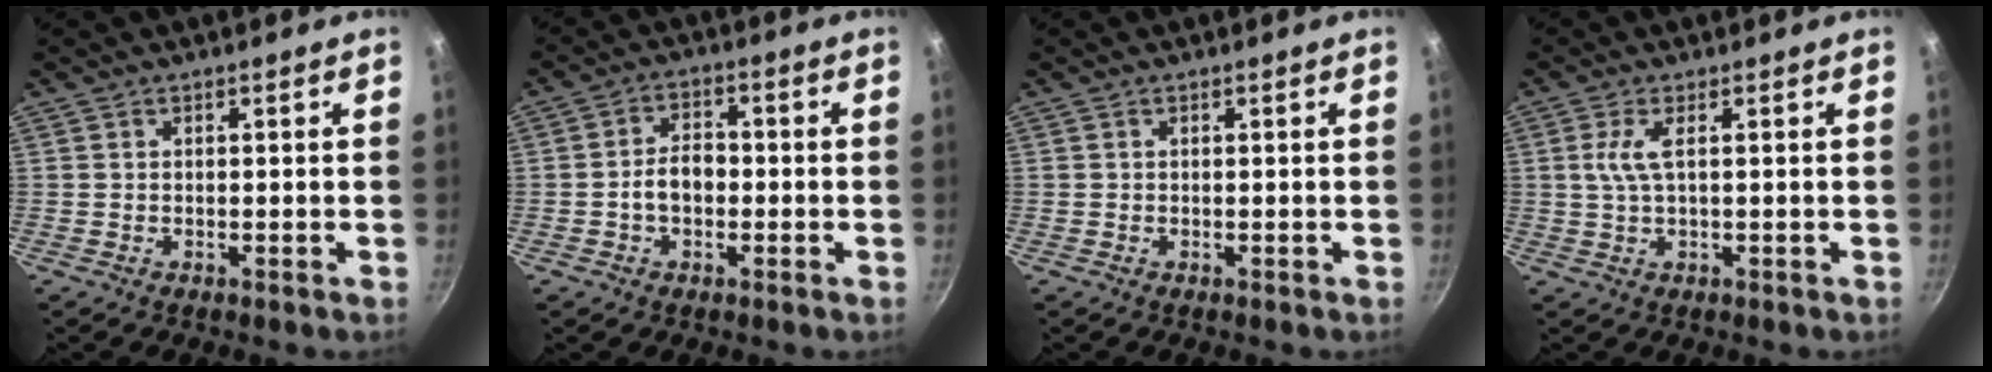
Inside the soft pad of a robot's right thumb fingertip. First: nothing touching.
{"total": 5.5, "force": [-1.0, 3.7, 4.0], "torque": [-0.059, 0.022, -0.025]}
{"total": 0.0}
{"total": 3.5, "force": [0.7, 1.0, 3.3], "torque": [-0.090, 0.004, 0.018]}